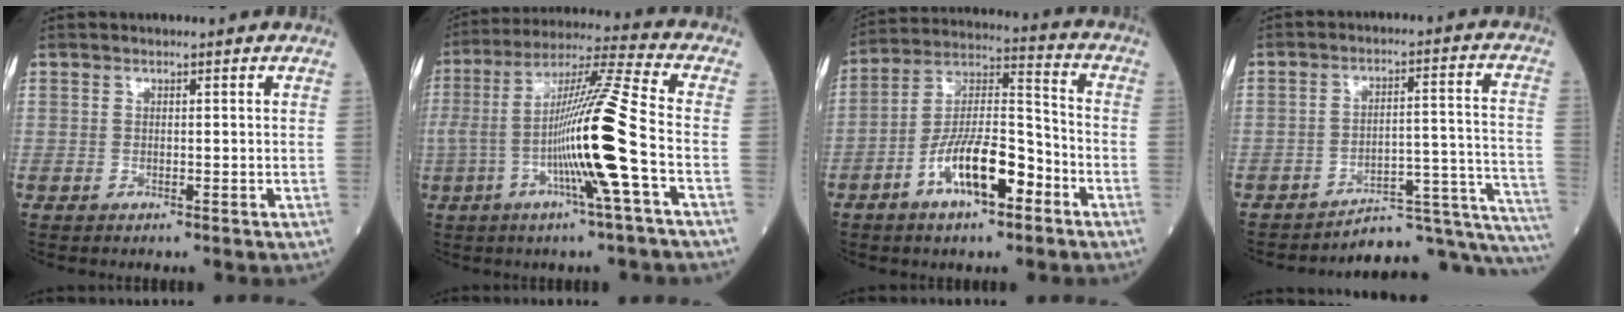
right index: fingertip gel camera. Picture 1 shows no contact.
{"total": 15.7, "force": [-3.7, -1.7, 15.1], "torque": [-0.284, 0.007, -0.075]}
{"total": 12.4, "force": [-6.0, 3.8, 10.1], "torque": [-0.197, 0.013, -0.106]}
{"total": 15.5, "force": [-14.9, 2.2, 3.3], "torque": [0.008, 0.068, -0.193]}